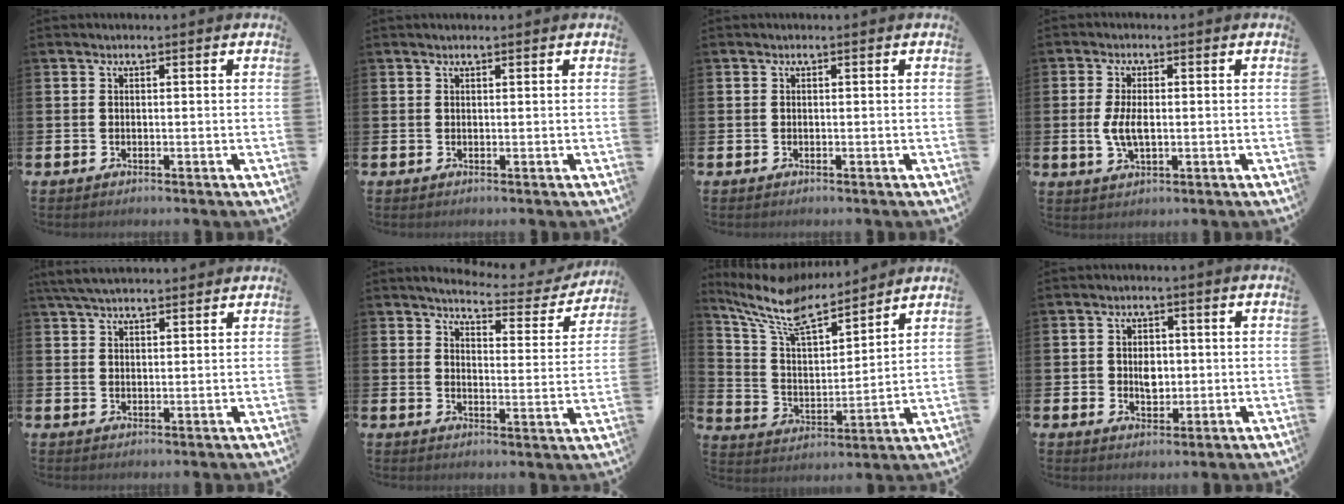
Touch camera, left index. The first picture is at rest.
{"total": 0.7, "force": [0.6, 0.1, 0.2], "torque": [0.000, 0.000, 0.010]}
{"total": 0.0}
{"total": 4.2, "force": [0.0, 2.0, 3.7], "torque": [-0.073, 0.002, -0.004]}
{"total": 4.7, "force": [4.3, 1.0, 1.6], "torque": [-0.043, -0.007, 0.082]}
{"total": 4.2, "force": [3.9, 0.8, 1.2], "torque": [-0.028, -0.036, 0.058]}
{"total": 9.6, "force": [8.6, 2.4, 3.6], "torque": [-0.111, -0.054, 0.151]}
{"total": 3.3, "force": [0.0, 2.6, 2.0], "torque": [-0.017, -0.001, -0.009]}